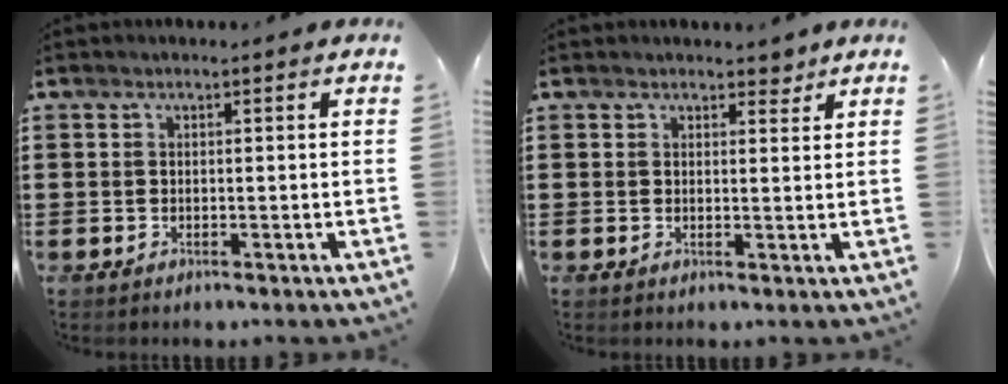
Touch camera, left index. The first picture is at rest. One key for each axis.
{"total": 2.5, "fx": 2.1, "fy": 1.1, "fz": 0.7, "tx": -0.003, "ty": -0.001, "tz": 0.035}